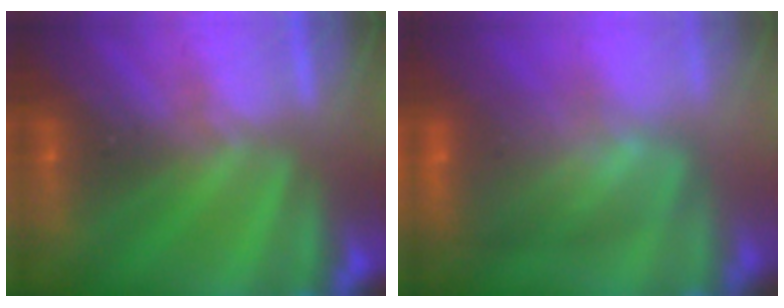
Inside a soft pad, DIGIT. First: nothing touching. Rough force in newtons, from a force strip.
{"total": 9.4}